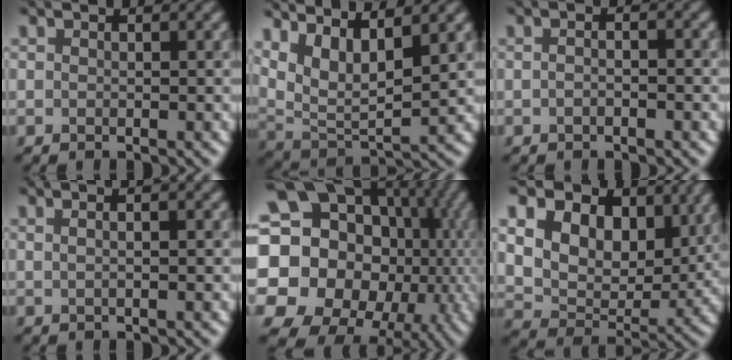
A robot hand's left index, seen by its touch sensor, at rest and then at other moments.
{"total": 8.2, "force": [4.3, 3.0, 6.3], "torque": [-0.127, 0.002, 0.079]}
{"total": 2.2, "force": [0.1, 1.1, 1.9], "torque": [-0.018, 0.007, -0.021]}
{"total": 3.8, "force": [1.4, 1.9, 3.0], "torque": [-0.022, 0.029, -0.010]}
{"total": 22.9, "force": [-0.9, 19.9, 11.3], "torque": [-0.204, -0.001, -0.047]}
{"total": 14.1, "force": [6.2, 9.7, 8.1], "torque": [-0.159, 0.028, 0.112]}